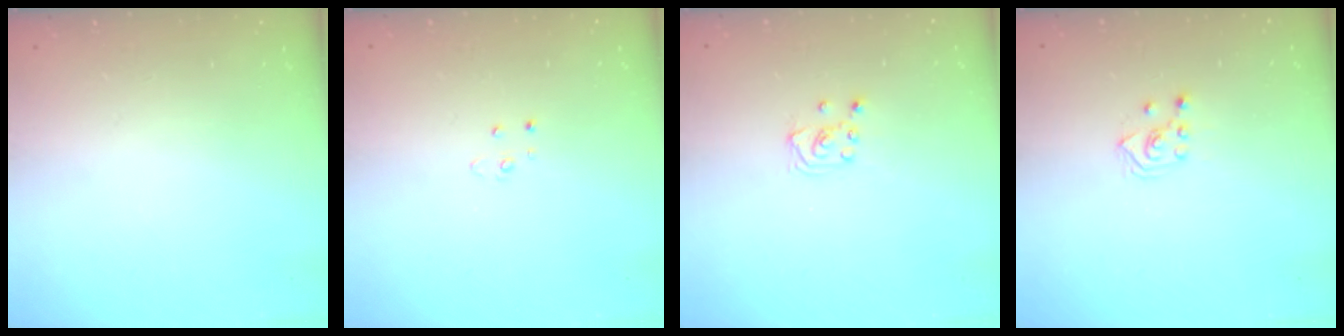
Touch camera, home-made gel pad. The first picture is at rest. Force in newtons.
{"total": 2.6, "press": 2.6, "slide": 0.2}
{"total": 3.7, "press": 3.6, "slide": 0.4}
{"total": 3.7, "press": 3.7, "slide": 0.7}